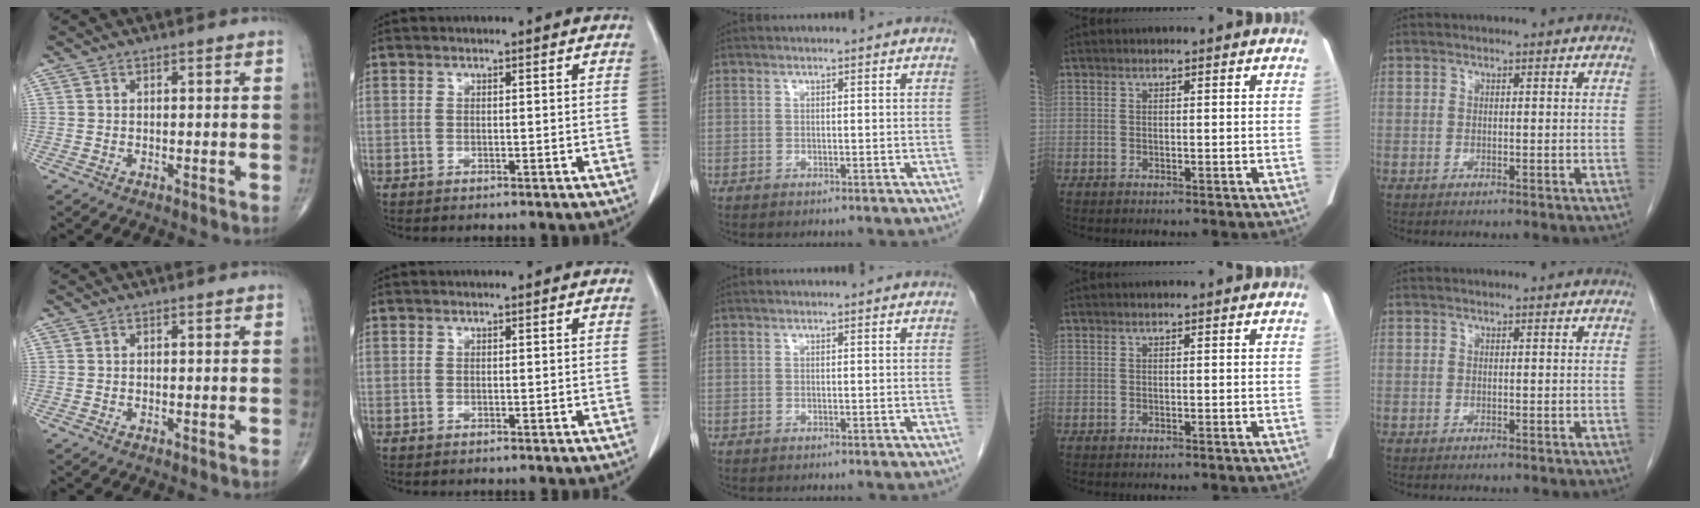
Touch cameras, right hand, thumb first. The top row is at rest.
{}